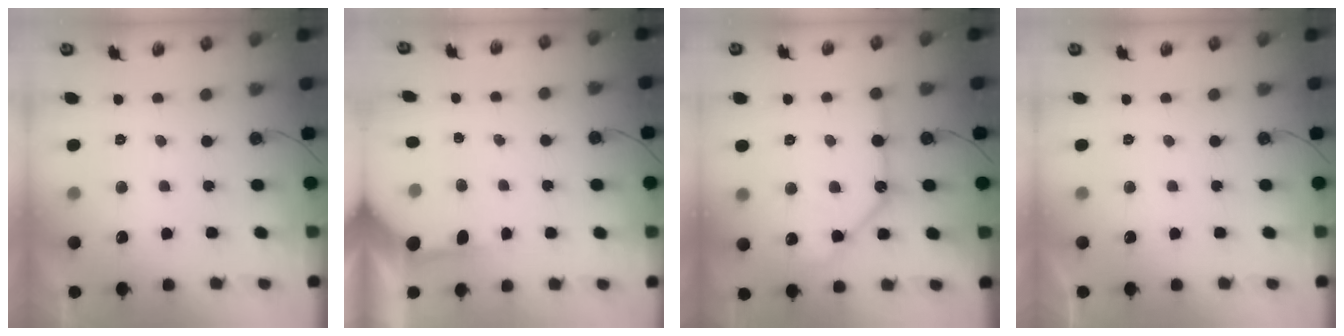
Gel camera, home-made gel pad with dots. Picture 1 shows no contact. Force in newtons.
{"total": 3.8, "press": 3.8, "slide": 0.5}
{"total": 13.1, "press": 13.1, "slide": 1.5}
{"total": 0.0}